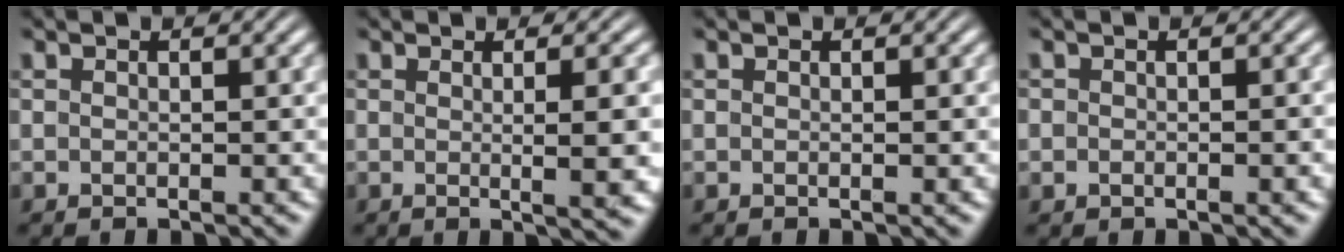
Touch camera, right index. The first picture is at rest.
{"total": 3.1, "force": [0.0, -0.4, 3.1], "torque": [-0.041, -0.004, 0.000]}
{"total": 0.0}
{"total": 0.7, "force": [-0.3, 0.5, 0.4], "torque": [-0.010, -0.001, -0.003]}